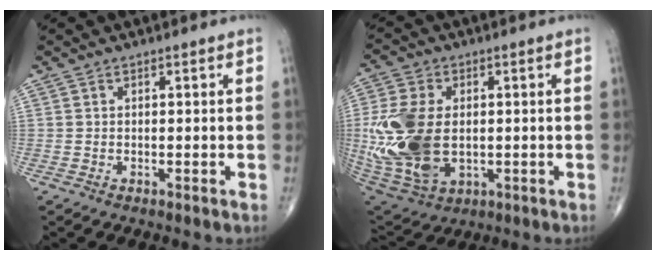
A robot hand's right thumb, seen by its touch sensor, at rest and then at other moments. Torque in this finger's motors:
{"motor_torque": [2.67, 2.33, 0.87, -0.71, 0.62]}